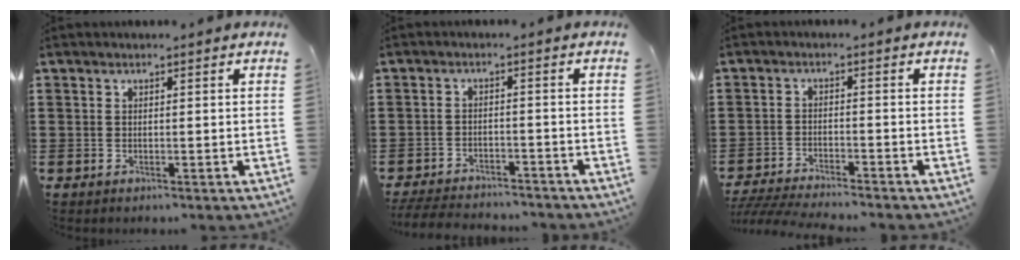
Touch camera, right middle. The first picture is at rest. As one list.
[{"total": 4.0, "force": [-4.0, 0.4, 0.6], "torque": [-0.017, 0.000, -0.084]}, {"total": 3.9, "force": [-3.9, -0.1, 0.8], "torque": [-0.028, -0.010, -0.084]}]